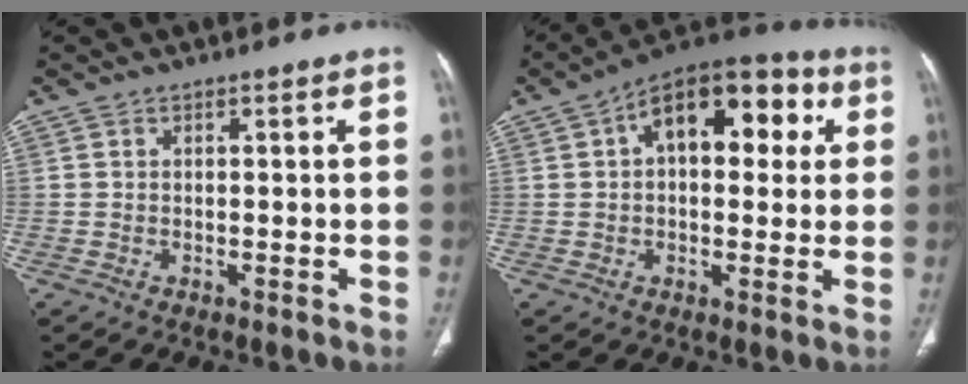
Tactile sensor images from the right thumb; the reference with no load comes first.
{"total": 17.1, "force": [4.6, 9.5, 13.4], "torque": [-0.147, 0.029, 0.057]}